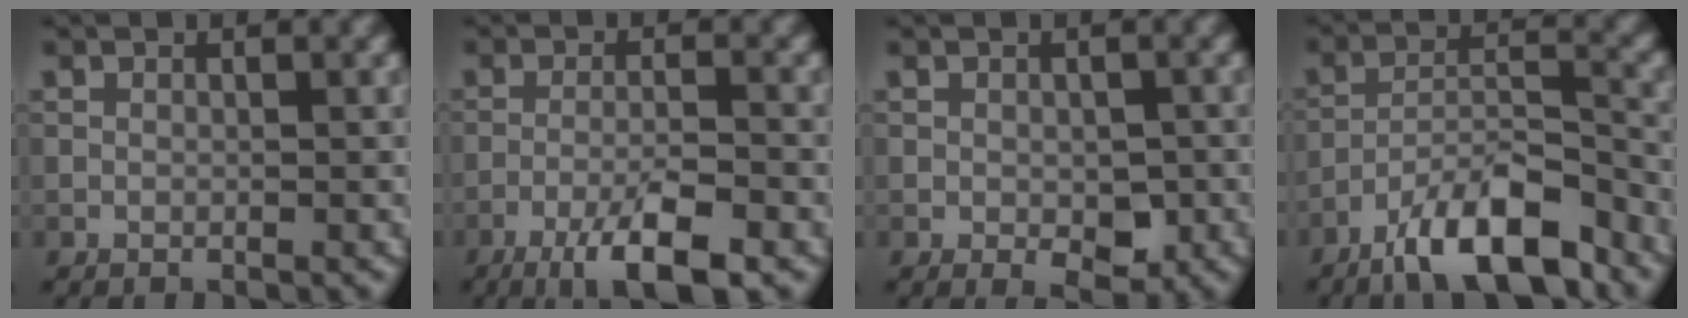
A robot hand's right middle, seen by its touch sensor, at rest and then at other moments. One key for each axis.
{"total": 5.9, "fx": -3.6, "fy": 1.0, "fz": 4.6, "tx": -0.076, "ty": 0.004, "tz": -0.064}
{"total": 3.0, "fx": -0.7, "fy": 1.6, "fz": 2.4, "tx": -0.032, "ty": -0.006, "tz": -0.006}
{"total": 8.9, "fx": -6.5, "fy": 2.3, "fz": 5.6, "tx": -0.086, "ty": 0.007, "tz": -0.117}